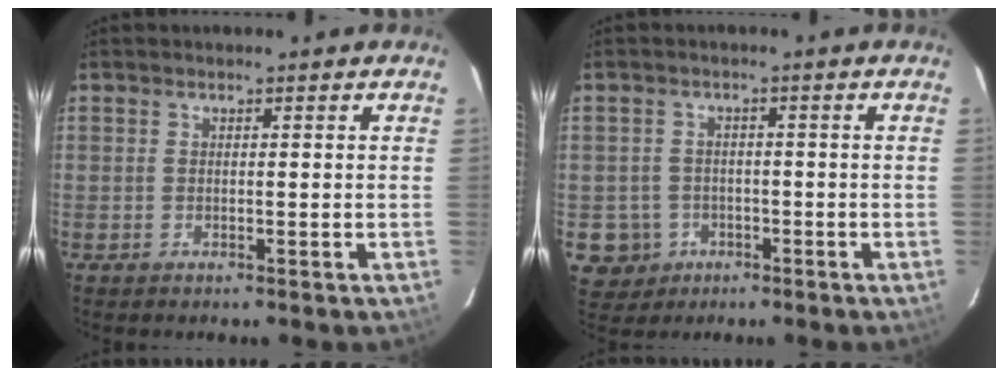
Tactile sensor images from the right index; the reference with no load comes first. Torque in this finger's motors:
{"motor_torque": [-0.33, -0.02, -0.72, -0.21]}